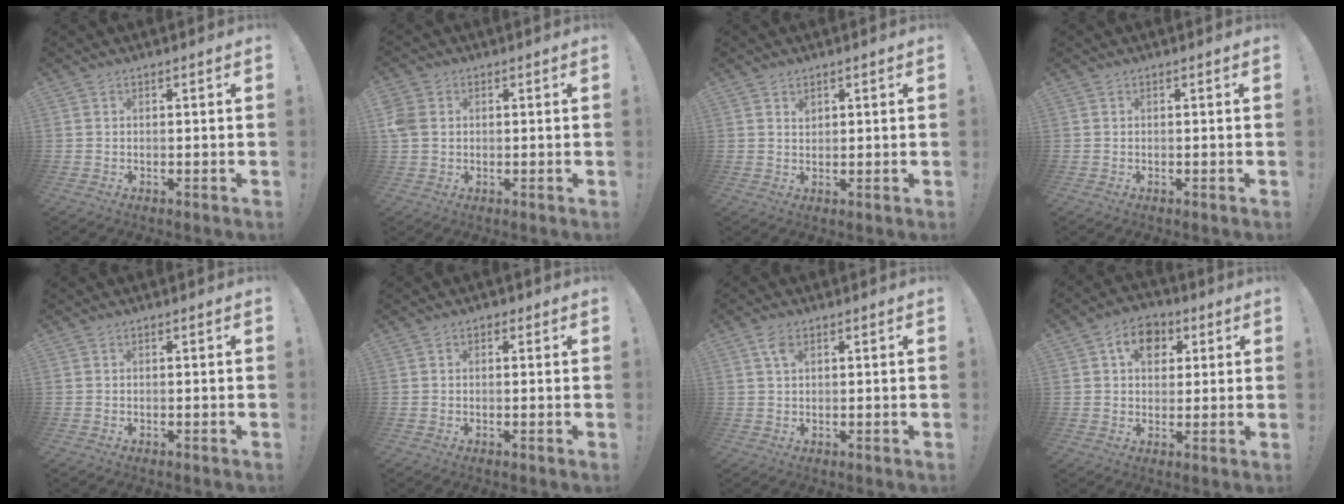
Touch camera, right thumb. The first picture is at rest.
{"total": 5.0, "force": [0.8, 4.1, 2.7], "torque": [-0.054, 0.007, 0.021]}
{"total": 1.4, "force": [1.0, 0.9, 0.4], "torque": [0.000, -0.004, 0.018]}
{"total": 0.0}
{"total": 0.0}
{"total": 1.2, "force": [0.2, 1.0, 0.6], "torque": [-0.010, 0.001, 0.005]}
{"total": 3.4, "force": [1.7, 1.8, 2.4], "torque": [-0.040, -0.002, 0.029]}
{"total": 9.3, "force": [3.3, 7.2, 4.8], "torque": [-0.063, -0.004, 0.060]}